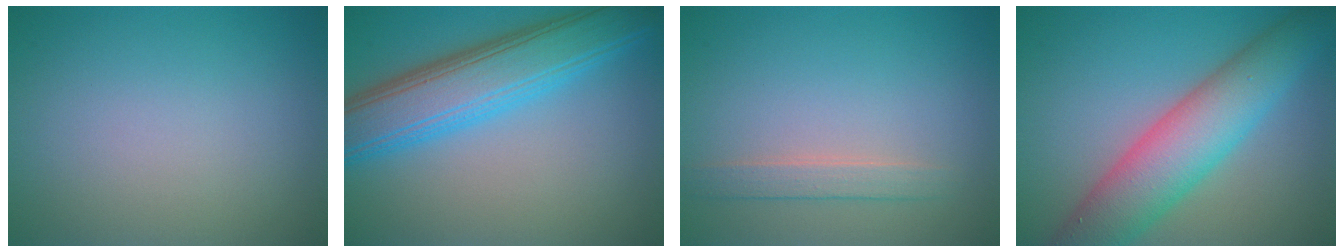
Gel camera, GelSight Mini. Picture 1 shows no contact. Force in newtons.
{"total": 8.0, "press": 8.0, "slide": 0.4}
{"total": 1.8, "press": 1.8, "slide": 0.1}
{"total": 8.1, "press": 8.1, "slide": 0.4}